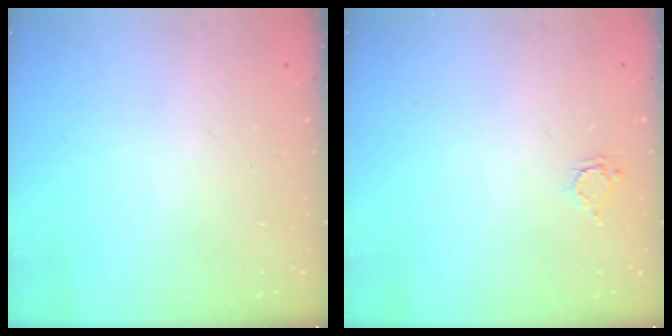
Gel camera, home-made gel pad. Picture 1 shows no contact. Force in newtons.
{"total": 2.9, "press": 2.9, "slide": 0.4}